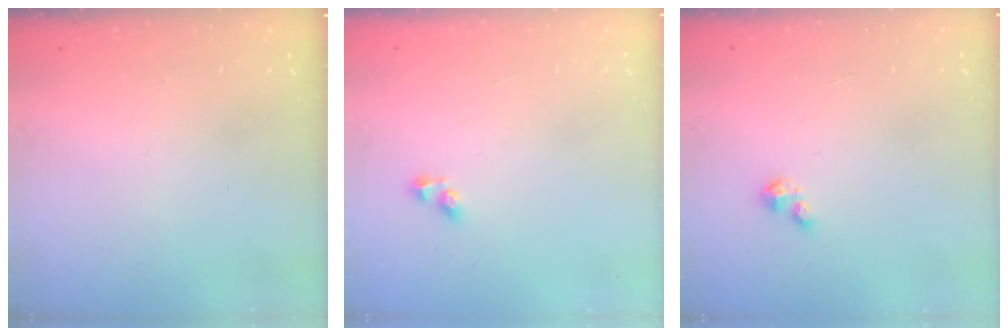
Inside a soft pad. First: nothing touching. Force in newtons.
{"total": 2.5, "press": 2.2, "slide": 1.3}
{"total": 2.1, "press": 2.0, "slide": 0.5}